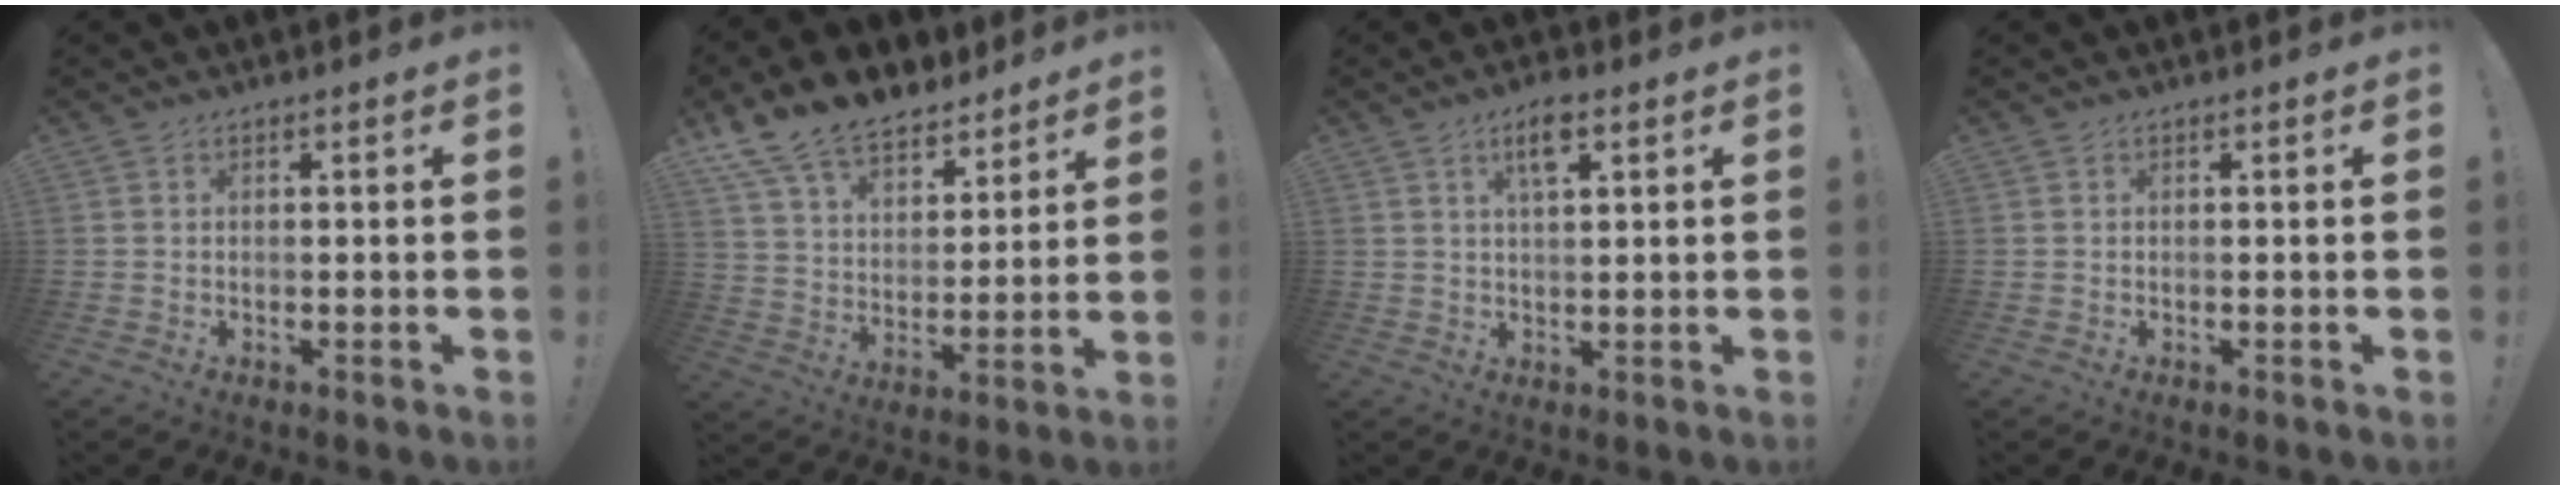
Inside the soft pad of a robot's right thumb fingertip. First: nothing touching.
{"total": 14.1, "force": [11.3, 7.0, 4.7], "torque": [-0.090, -0.086, 0.213]}
{"total": 5.8, "force": [2.9, 1.8, 4.7], "torque": [-0.083, -0.001, 0.046]}
{"total": 0.0}